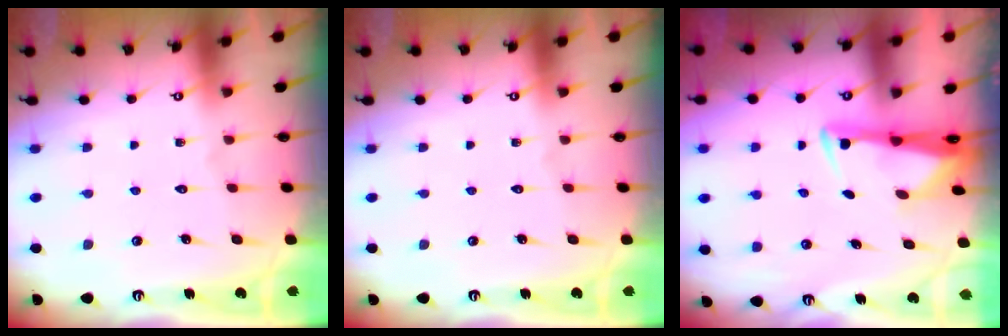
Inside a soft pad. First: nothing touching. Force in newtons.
{"total": 0.0}
{"total": 3.0, "press": 2.8, "slide": 1.0}